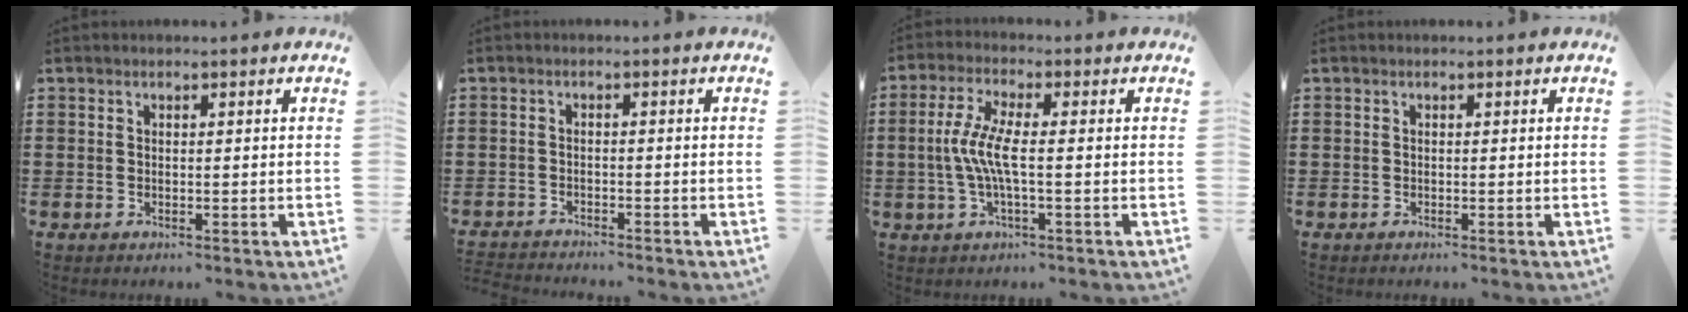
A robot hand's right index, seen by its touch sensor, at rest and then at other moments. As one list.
[{"total": 1.9, "force": [-1.9, 0.0, -0.3], "torque": [0.001, 0.000, -0.042]}, {"total": 6.0, "force": [-0.8, 1.0, 5.9], "torque": [-0.141, -0.013, -0.027]}, {"total": 0.0}]